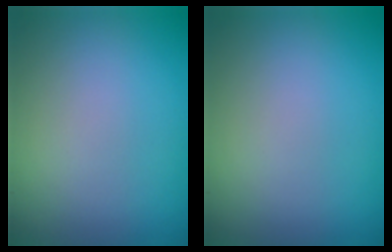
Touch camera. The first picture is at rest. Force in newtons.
{"total": 0.0}